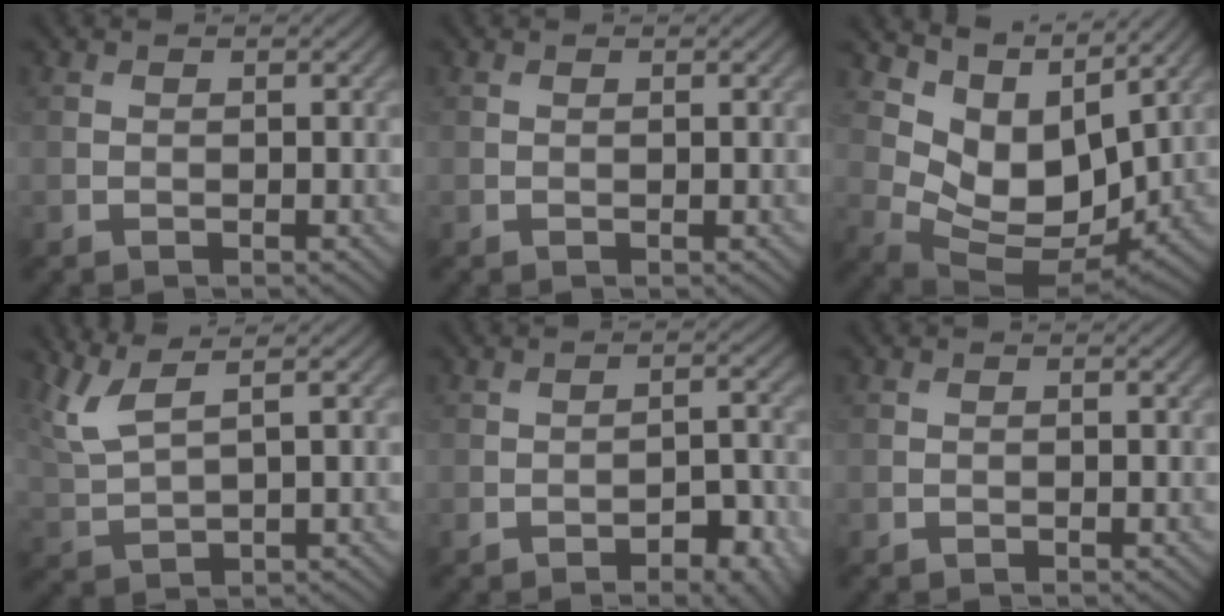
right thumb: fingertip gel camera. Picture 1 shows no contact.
{"total": 0.0}
{"total": 9.4, "force": [4.7, 5.6, 5.8], "torque": [-0.128, -0.014, 0.096]}
{"total": 5.7, "force": [3.5, 1.5, 4.3], "torque": [-0.102, 0.012, 0.078]}
{"total": 5.7, "force": [-3.1, 2.6, 4.0], "torque": [-0.052, -0.002, -0.038]}
{"total": 0.0}